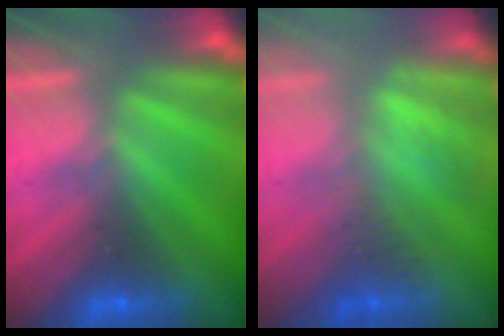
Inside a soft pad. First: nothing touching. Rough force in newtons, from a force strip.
{"total": 2.9}